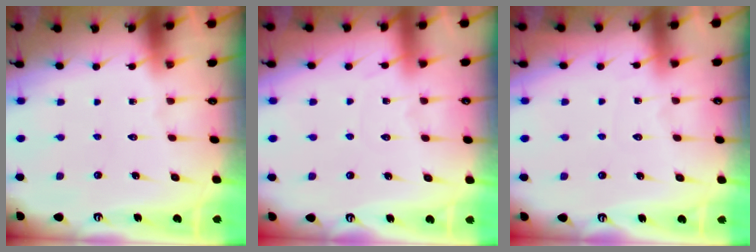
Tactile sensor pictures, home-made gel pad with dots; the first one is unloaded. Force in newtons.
{"total": 3.3, "press": 3.3, "slide": 0.4}
{"total": 3.5, "press": 3.4, "slide": 0.6}